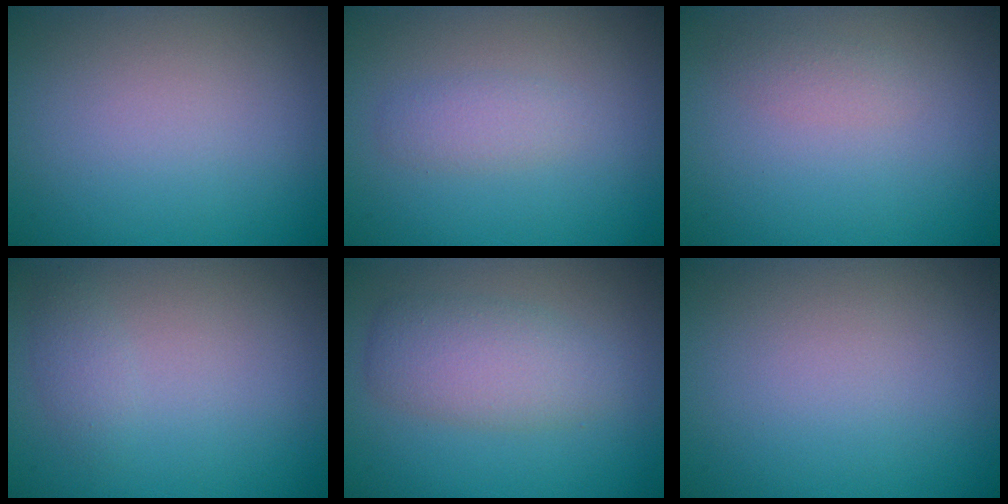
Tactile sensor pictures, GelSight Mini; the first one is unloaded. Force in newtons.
{"total": 1.5, "press": 1.5, "slide": 0.0}
{"total": 1.0, "press": 1.0, "slide": 0.0}
{"total": 1.1, "press": 1.1, "slide": 0.1}
{"total": 3.8, "press": 3.8, "slide": 0.2}
{"total": 0.0}